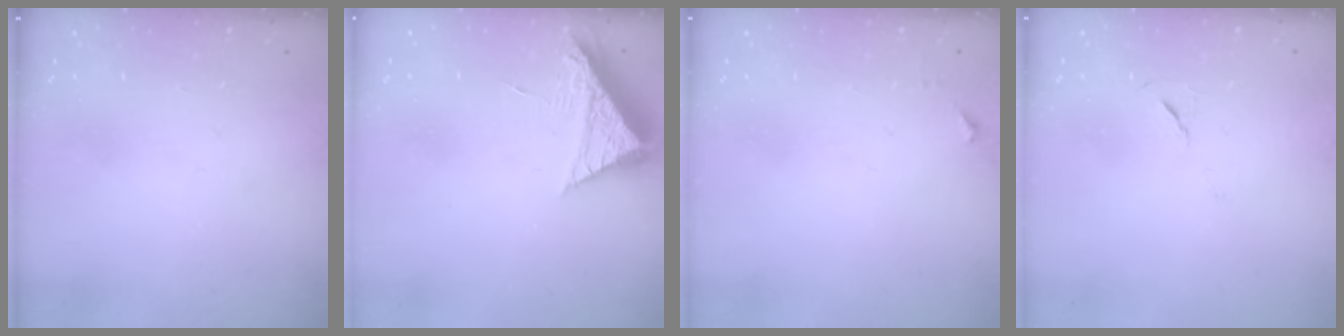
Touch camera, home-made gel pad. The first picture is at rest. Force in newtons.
{"total": 7.9, "press": 7.8, "slide": 0.7}
{"total": 3.4, "press": 3.3, "slide": 0.5}
{"total": 6.0, "press": 5.5, "slide": 2.3}